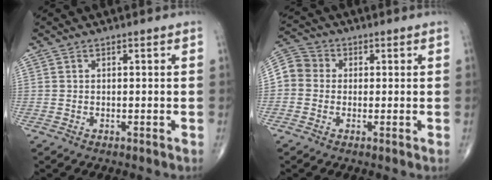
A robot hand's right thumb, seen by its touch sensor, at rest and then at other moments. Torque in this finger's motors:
{"motor_torque": [0.00, 0.03, 0.09, 0.00, 0.07]}